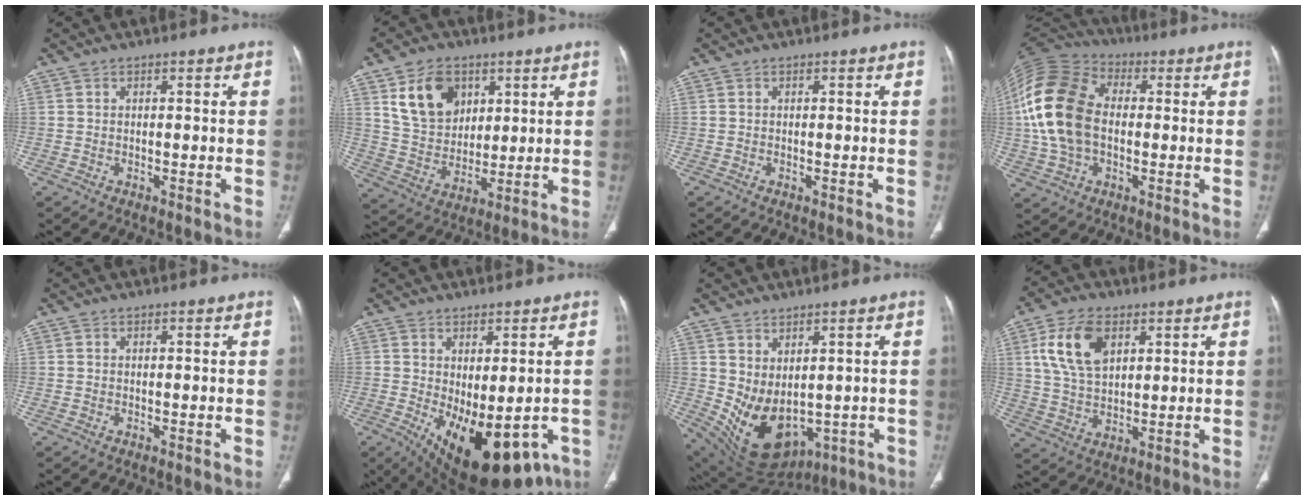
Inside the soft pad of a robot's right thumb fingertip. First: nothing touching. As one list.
[{"total": 12.5, "force": [5.6, 9.0, 6.7], "torque": [-0.089, -0.023, 0.113]}, {"total": 0.0}, {"total": 18.2, "force": [0.4, 12.1, 13.5], "torque": [-0.282, 0.026, 0.003]}, {"total": 0.0}, {"total": 18.2, "force": [-6.7, 9.0, 14.4], "torque": [-0.179, -0.012, -0.072]}, {"total": 13.4, "force": [-0.6, 8.7, 10.2], "torque": [-0.162, -0.016, 0.034]}, {"total": 11.2, "force": [4.3, 6.5, 8.0], "torque": [-0.145, -0.009, 0.086]}]